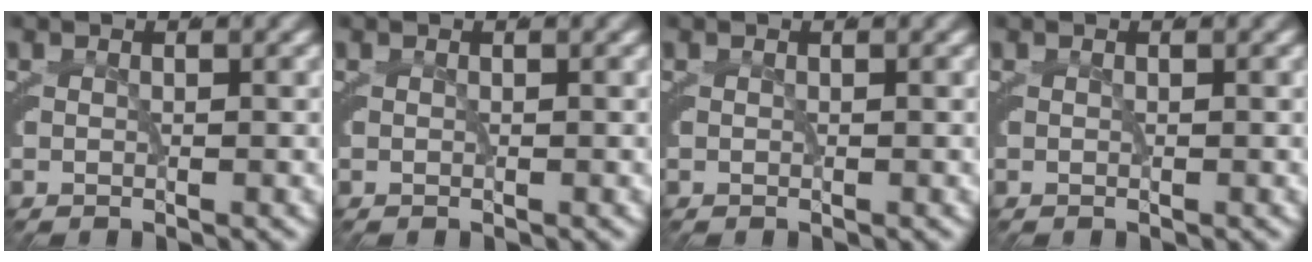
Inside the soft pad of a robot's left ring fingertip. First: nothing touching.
{"total": 0.0}
{"total": 0.0}
{"total": 0.0}